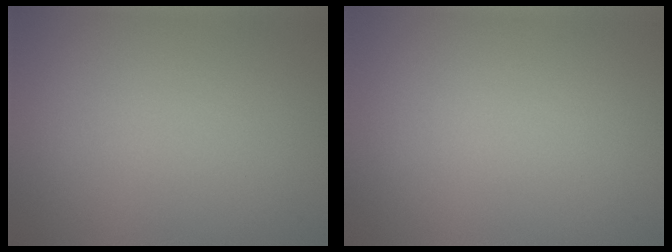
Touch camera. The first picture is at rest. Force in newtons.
{"total": 0.0}